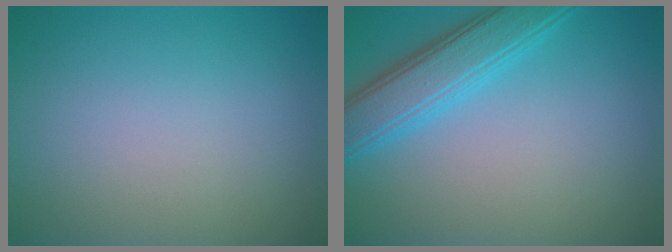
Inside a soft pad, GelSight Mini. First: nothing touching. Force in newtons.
{"total": 4.8, "press": 4.8, "slide": 0.3}